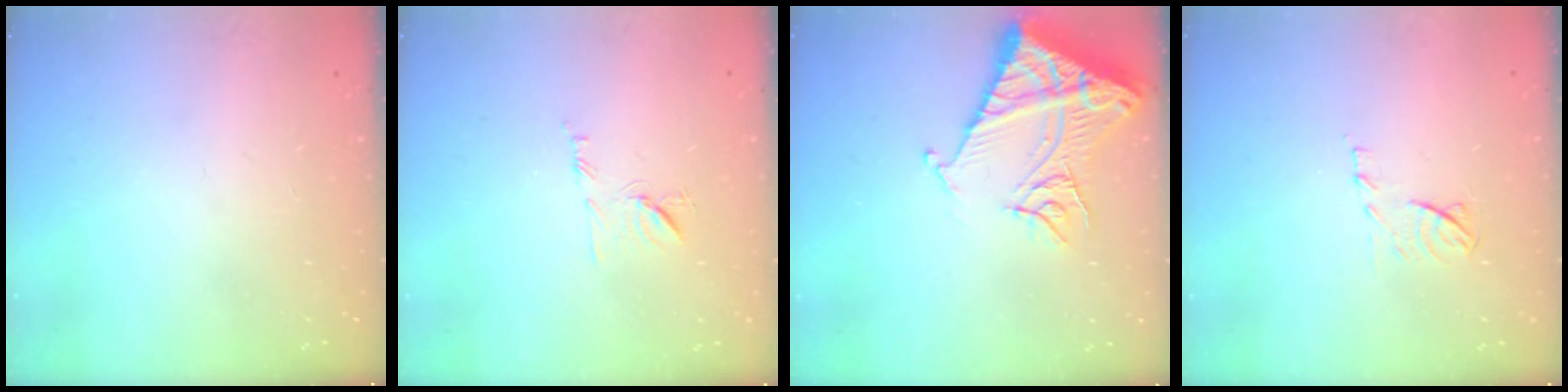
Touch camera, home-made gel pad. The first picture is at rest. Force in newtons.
{"total": 7.5, "press": 7.5, "slide": 0.8}
{"total": 15.7, "press": 15.6, "slide": 1.7}
{"total": 7.6, "press": 7.6, "slide": 0.7}